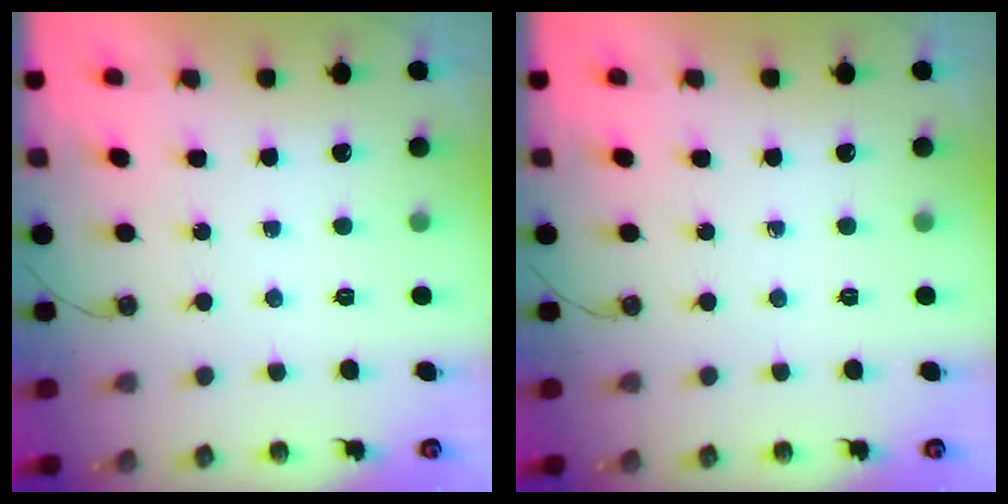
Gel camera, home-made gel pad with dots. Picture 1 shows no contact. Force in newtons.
{"total": 0.0}